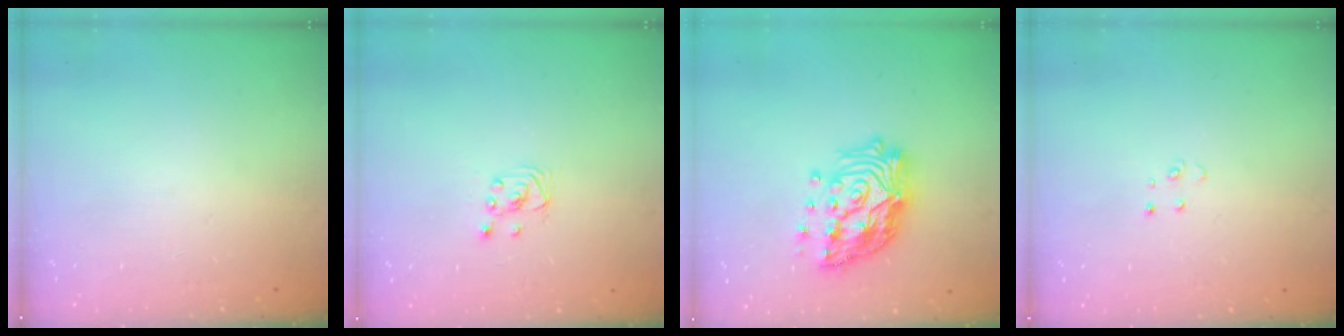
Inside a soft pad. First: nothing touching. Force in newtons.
{"total": 1.6, "press": 1.6, "slide": 0.0}
{"total": 19.2, "press": 19.1, "slide": 1.9}
{"total": 2.6, "press": 2.6, "slide": 0.2}